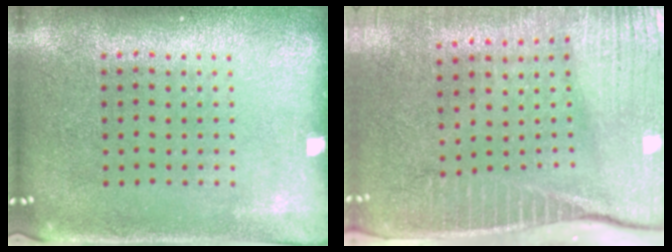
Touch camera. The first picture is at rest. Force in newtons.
{"total": 4.1, "press": 3.6, "slide": 1.9}